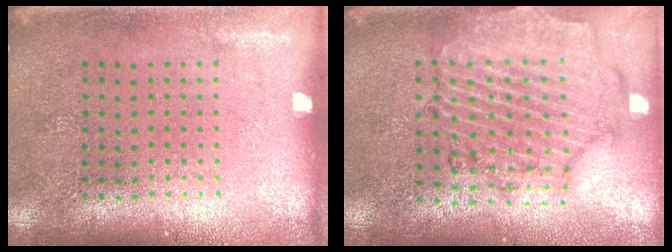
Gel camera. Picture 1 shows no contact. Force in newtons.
{"total": 1.6, "press": 1.6, "slide": 0.4}